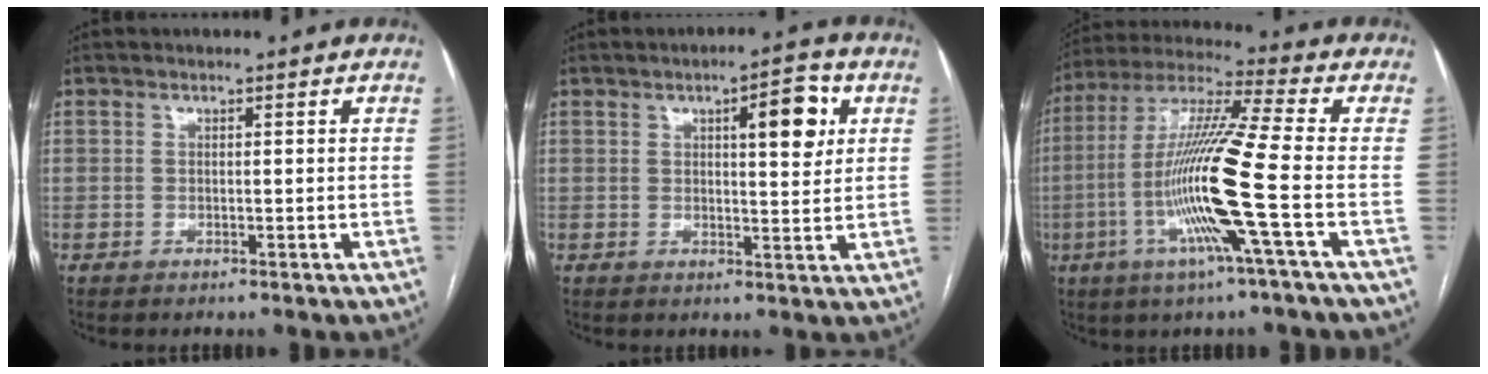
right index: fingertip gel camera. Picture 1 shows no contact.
{"total": 7.2, "force": [2.6, 1.9, 6.4], "torque": [-0.089, 0.007, 0.033]}
{"total": 16.3, "force": [-4.2, -1.4, 15.7], "torque": [-0.312, -0.010, -0.092]}